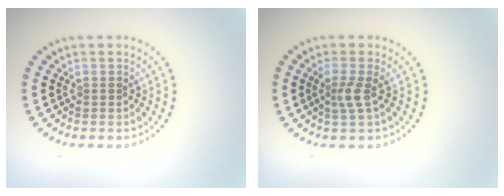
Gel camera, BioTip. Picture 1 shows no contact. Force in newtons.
{"total": 1.9, "press": 1.4, "slide": 1.3}